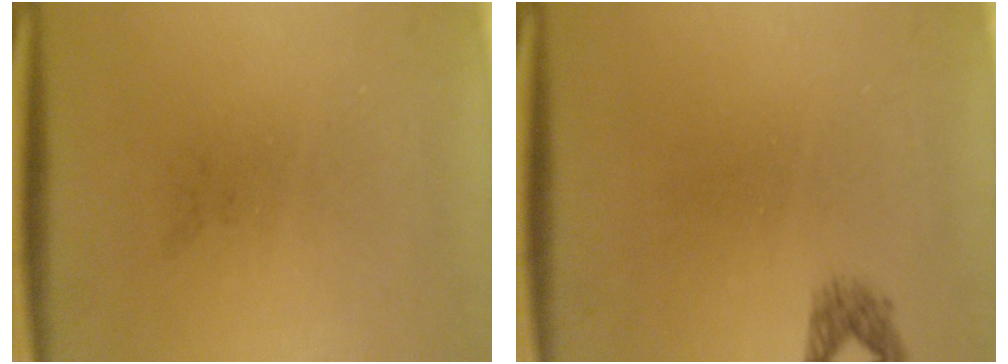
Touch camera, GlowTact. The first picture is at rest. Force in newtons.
{"total": 1.3}